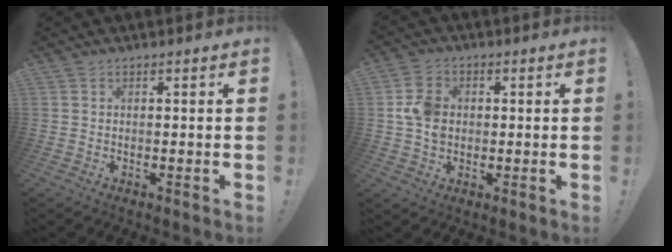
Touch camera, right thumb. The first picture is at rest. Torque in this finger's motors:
{"motor_torque": [1.25, 1.61, 1.00, -0.12, 0.04]}